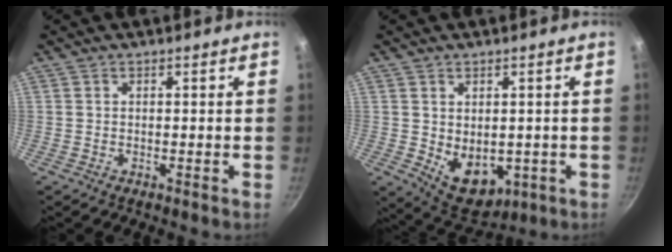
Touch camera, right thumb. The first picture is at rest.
{"total": 9.5, "force": [-1.1, 6.6, 6.7], "torque": [-0.075, -0.015, 0.008]}